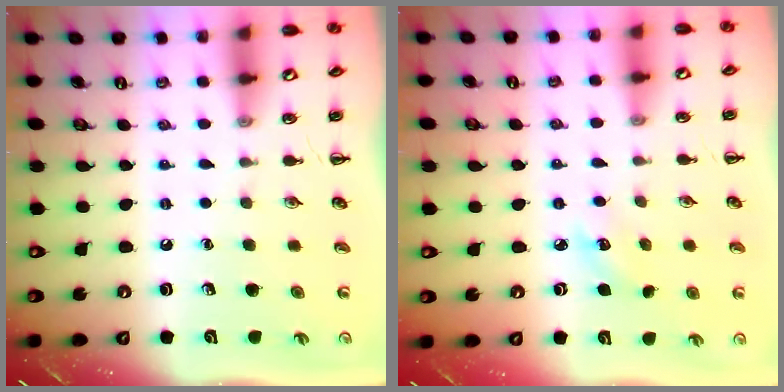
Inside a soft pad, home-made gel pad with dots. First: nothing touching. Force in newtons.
{"total": 4.7, "press": 4.6, "slide": 1.0}